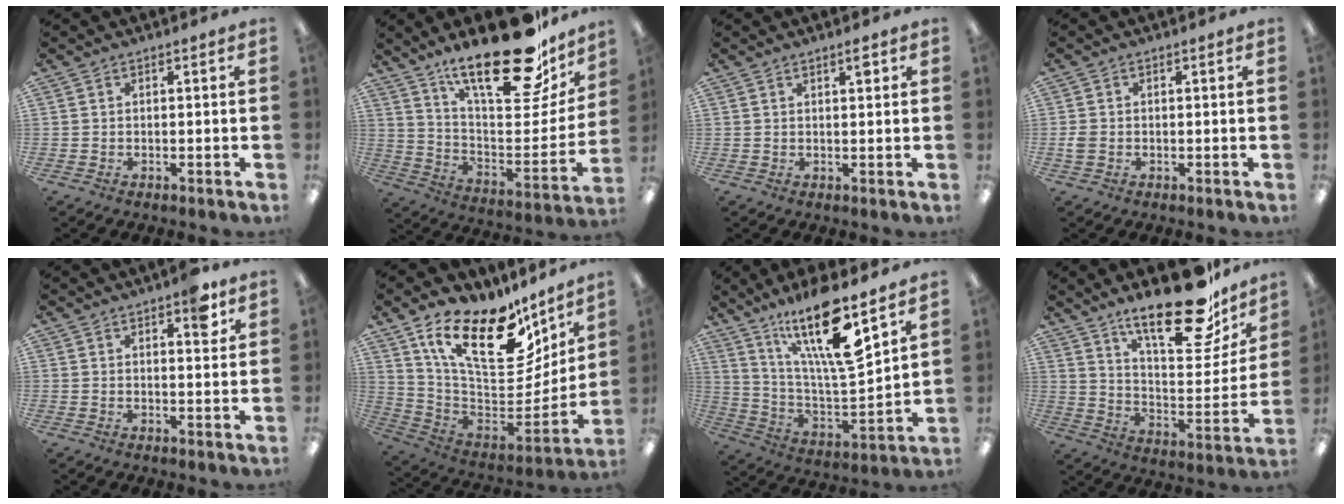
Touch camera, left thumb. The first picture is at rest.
{"total": 26.7, "force": [19.7, 8.6, 15.9], "torque": [-0.222, -0.138, 0.328]}
{"total": 2.1, "force": [1.5, 0.5, 1.4], "torque": [-0.022, -0.002, 0.024]}
{"total": 2.1, "force": [-0.3, 1.6, 1.4], "torque": [-0.023, 0.005, -0.004]}
{"total": 5.9, "force": [3.7, 2.1, 4.1], "torque": [-0.042, -0.016, 0.054]}
{"total": 24.5, "force": [14.5, 11.2, 16.2], "torque": [-0.250, -0.088, 0.258]}
{"total": 20.3, "force": [13.7, 4.8, 14.2], "torque": [-0.260, -0.079, 0.226]}
{"total": 23.9, "force": [17.9, 7.9, 13.8], "torque": [-0.201, -0.123, 0.295]}